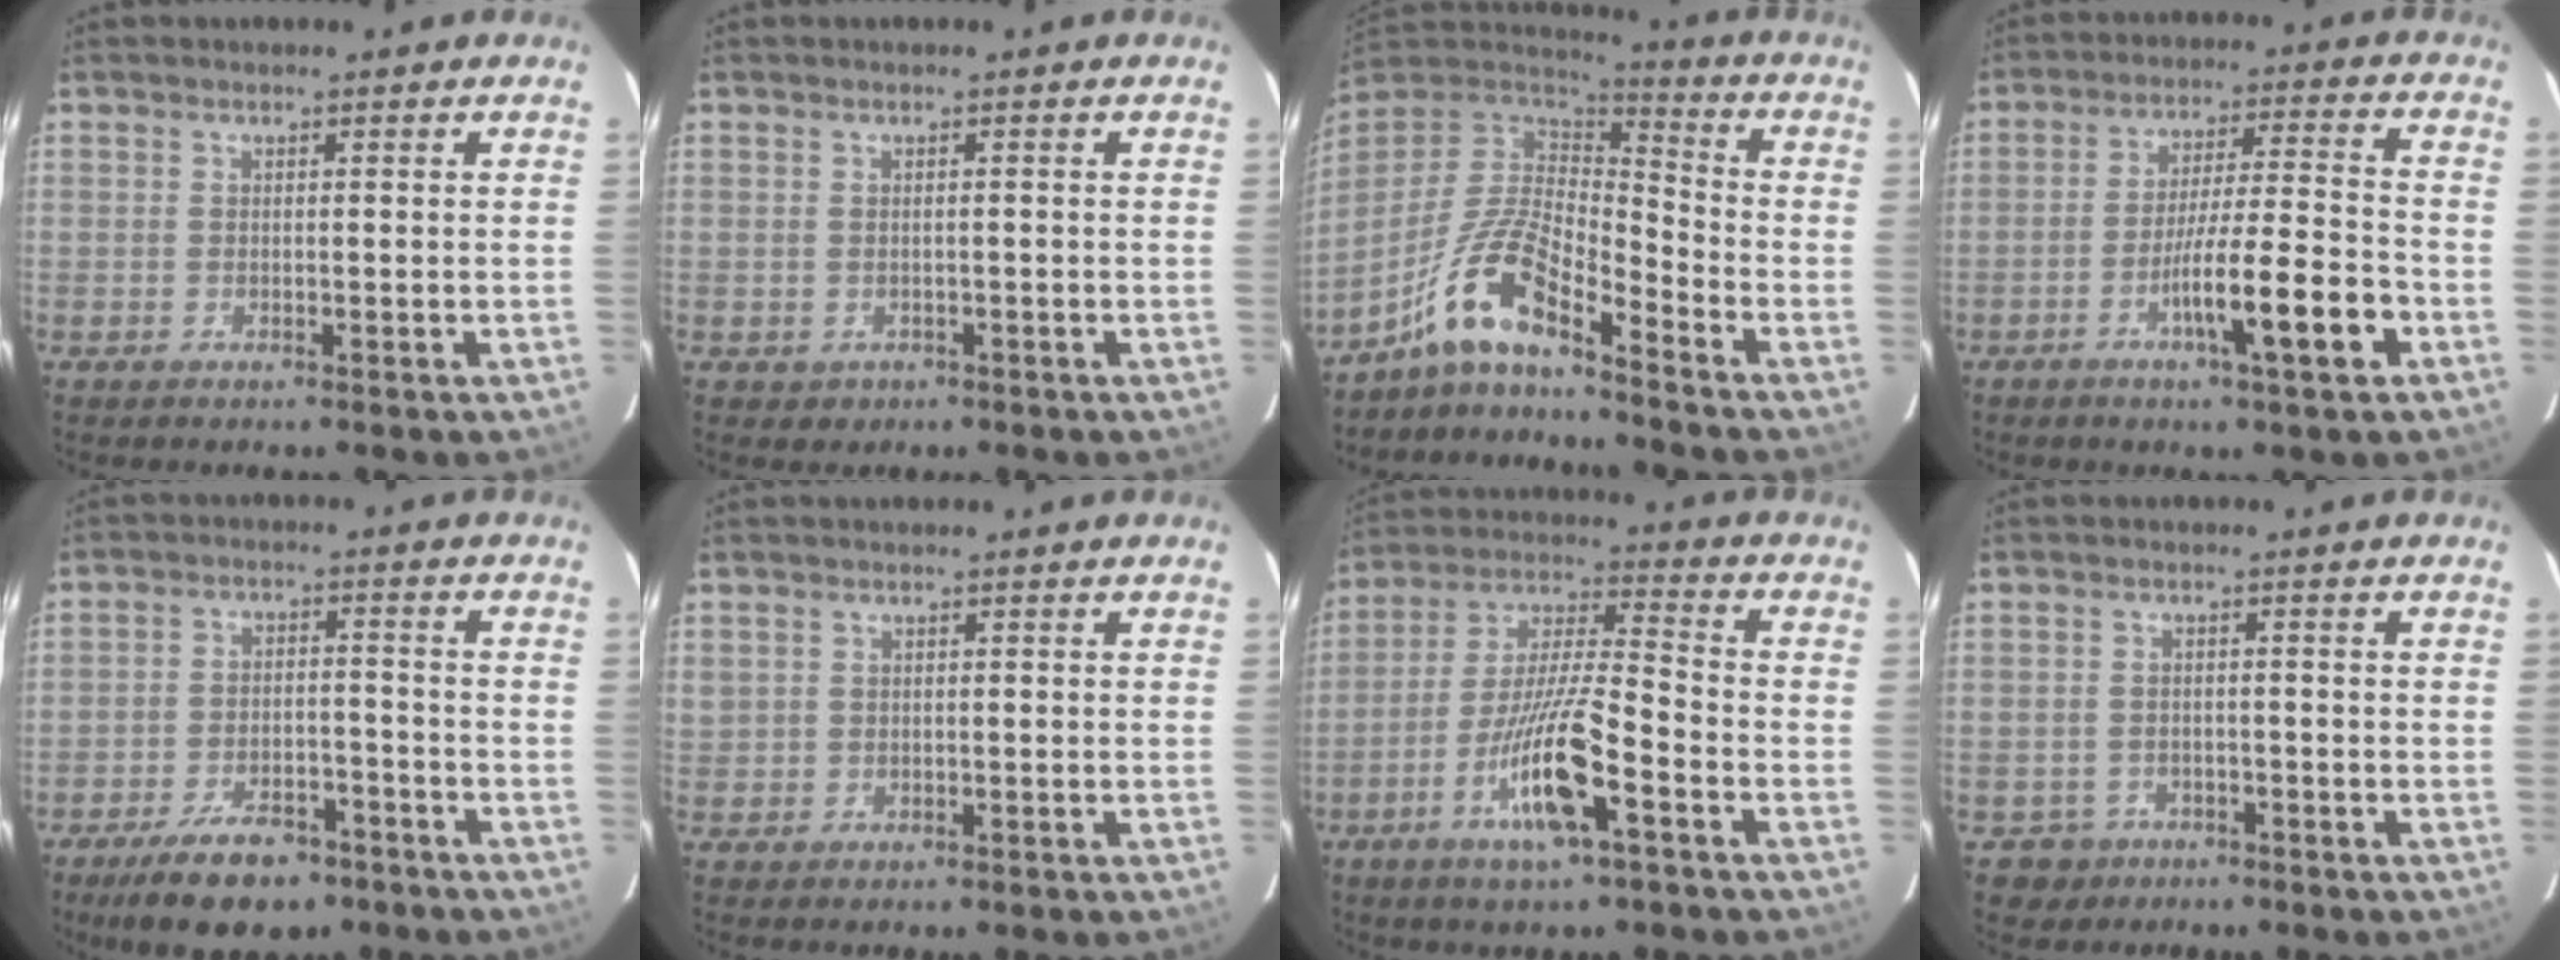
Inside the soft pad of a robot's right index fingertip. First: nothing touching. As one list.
[{"total": 1.3, "force": [-0.5, 1.1, 0.3], "torque": [-0.003, 0.003, -0.001]}, {"total": 10.9, "force": [-7.9, 2.4, 7.1], "torque": [-0.157, 0.024, -0.151]}, {"total": 11.3, "force": [-4.9, 0.2, 10.2], "torque": [-0.168, 0.000, -0.080]}, {"total": 9.6, "force": [-6.9, 4.0, 5.3], "torque": [-0.091, -0.005, -0.116]}, {"total": 1.2, "force": [0.5, 1.1, 0.2], "torque": [0.000, 0.011, 0.010]}, {"total": 13.4, "force": [-5.9, 1.4, 11.9], "torque": [-0.229, -0.008, -0.109]}, {"total": 3.5, "force": [-1.7, 3.0, -0.5], "torque": [0.011, 0.012, -0.026]}]